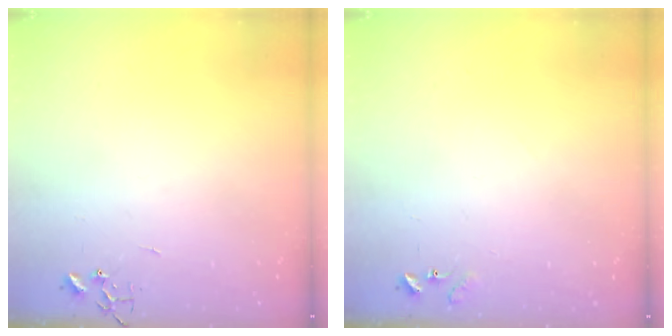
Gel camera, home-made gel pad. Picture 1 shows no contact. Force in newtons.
{"total": 7.7, "press": 7.6, "slide": 0.6}